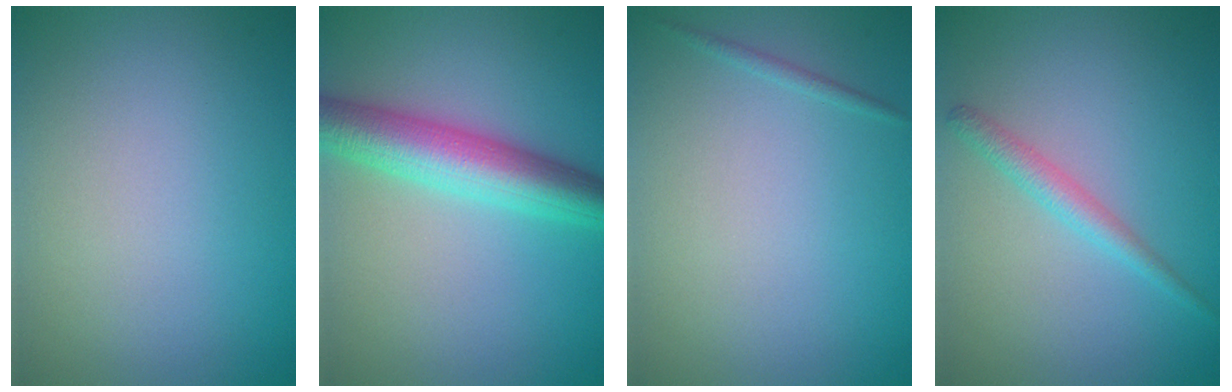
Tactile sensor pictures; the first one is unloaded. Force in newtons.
{"total": 6.3, "press": 6.3, "slide": 0.1}
{"total": 0.6, "press": 0.6, "slide": 0.0}
{"total": 1.9, "press": 1.9, "slide": 0.1}